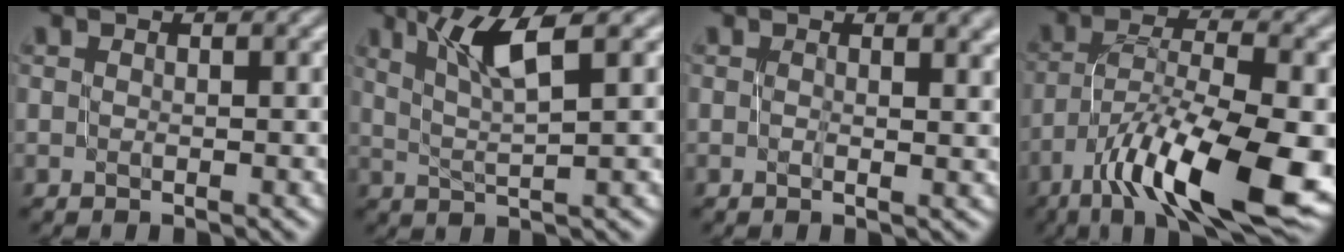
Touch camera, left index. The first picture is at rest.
{"total": 4.4, "force": [2.2, 0.4, 3.9], "torque": [-0.078, 0.004, 0.044]}
{"total": 3.1, "force": [0.7, 1.5, 2.7], "torque": [-0.022, 0.009, 0.004]}
{"total": 12.4, "force": [-6.7, 3.8, 9.8], "torque": [-0.179, -0.004, -0.115]}